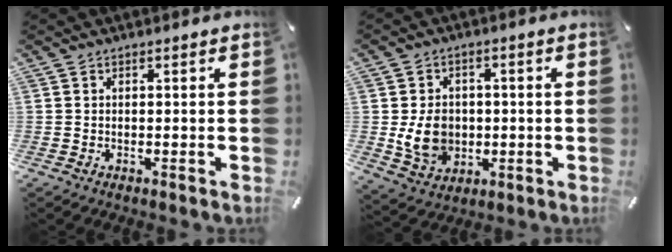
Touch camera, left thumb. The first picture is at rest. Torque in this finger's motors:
{"motor_torque": [1.43, 1.47, 0.29, -0.14, 0.20]}